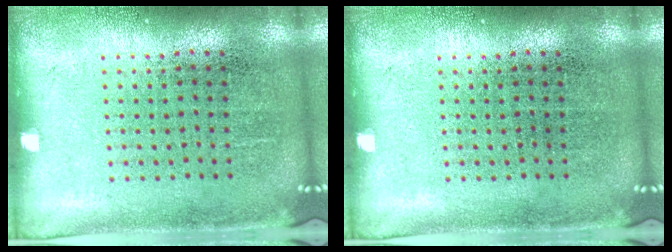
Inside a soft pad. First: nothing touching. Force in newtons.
{"total": 0.0}